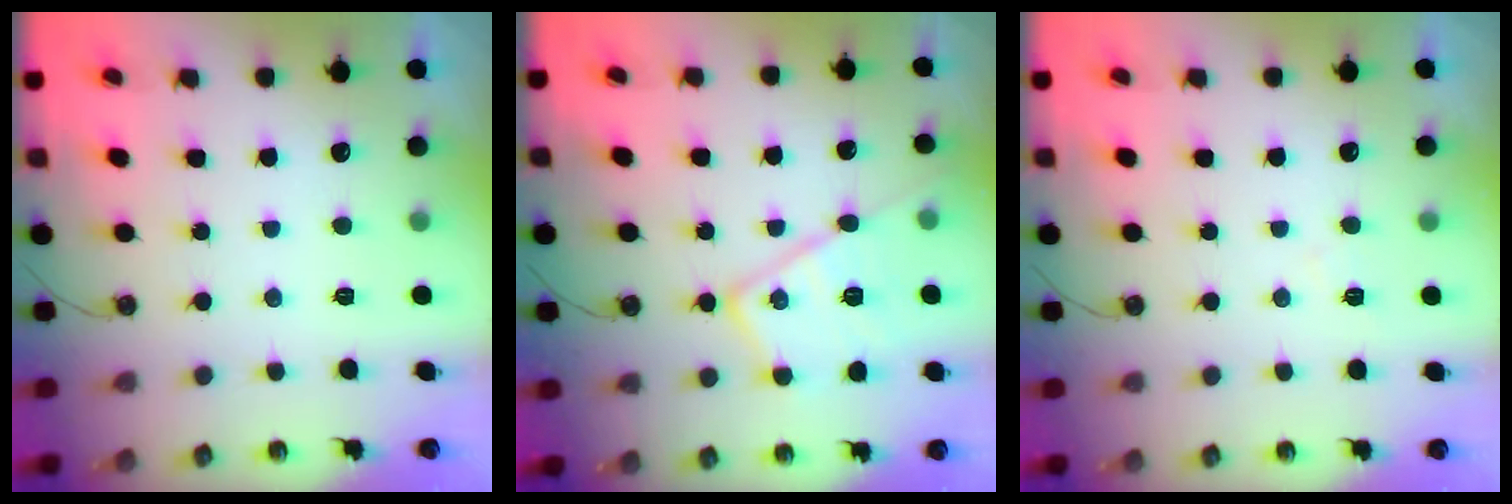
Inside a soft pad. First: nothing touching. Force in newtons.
{"total": 16.7, "press": 16.6, "slide": 1.1}
{"total": 3.4, "press": 3.4, "slide": 0.6}